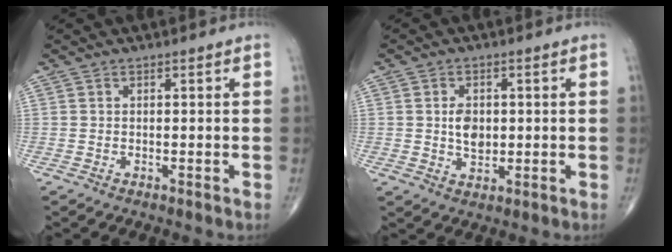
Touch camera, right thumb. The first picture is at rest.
{"total": 4.6, "force": [0.4, 3.1, 3.3], "torque": [-0.042, -0.003, 0.008]}